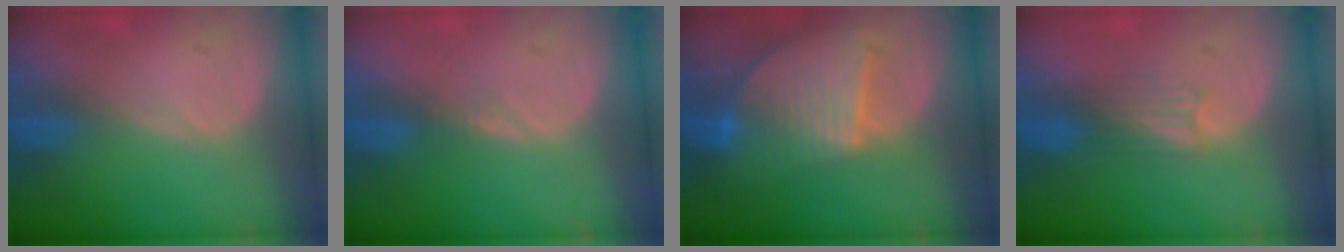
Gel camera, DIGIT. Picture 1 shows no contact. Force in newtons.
{"total": 0.8, "press": 0.8, "slide": 0.1}
{"total": 9.6, "press": 8.3, "slide": 4.8}
{"total": 3.3, "press": 2.9, "slide": 1.5}